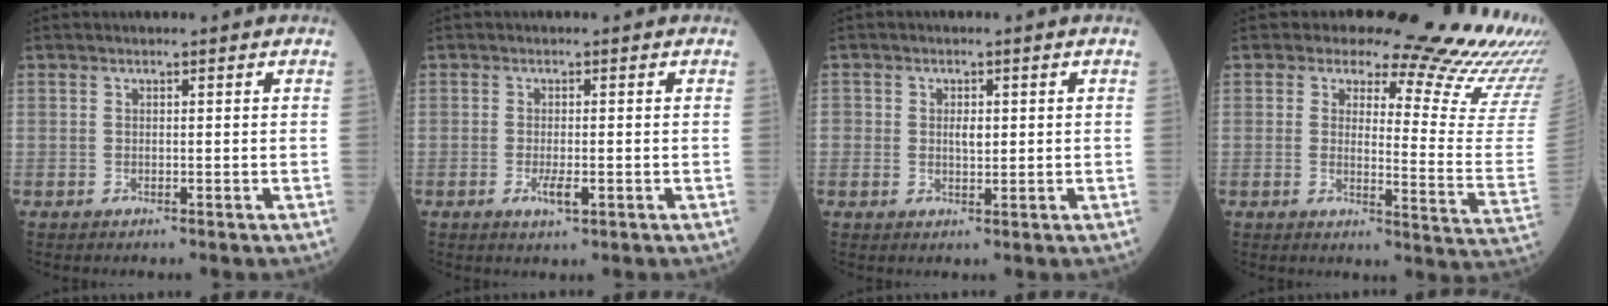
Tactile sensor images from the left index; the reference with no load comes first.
{"total": 2.4, "force": [-0.8, 0.6, 2.2], "torque": [-0.043, -0.002, -0.007]}
{"total": 2.4, "force": [0.2, 1.6, 1.8], "torque": [-0.026, 0.001, 0.008]}
{"total": 19.6, "force": [18.2, 2.5, 6.8], "torque": [-0.075, -0.127, 0.184]}